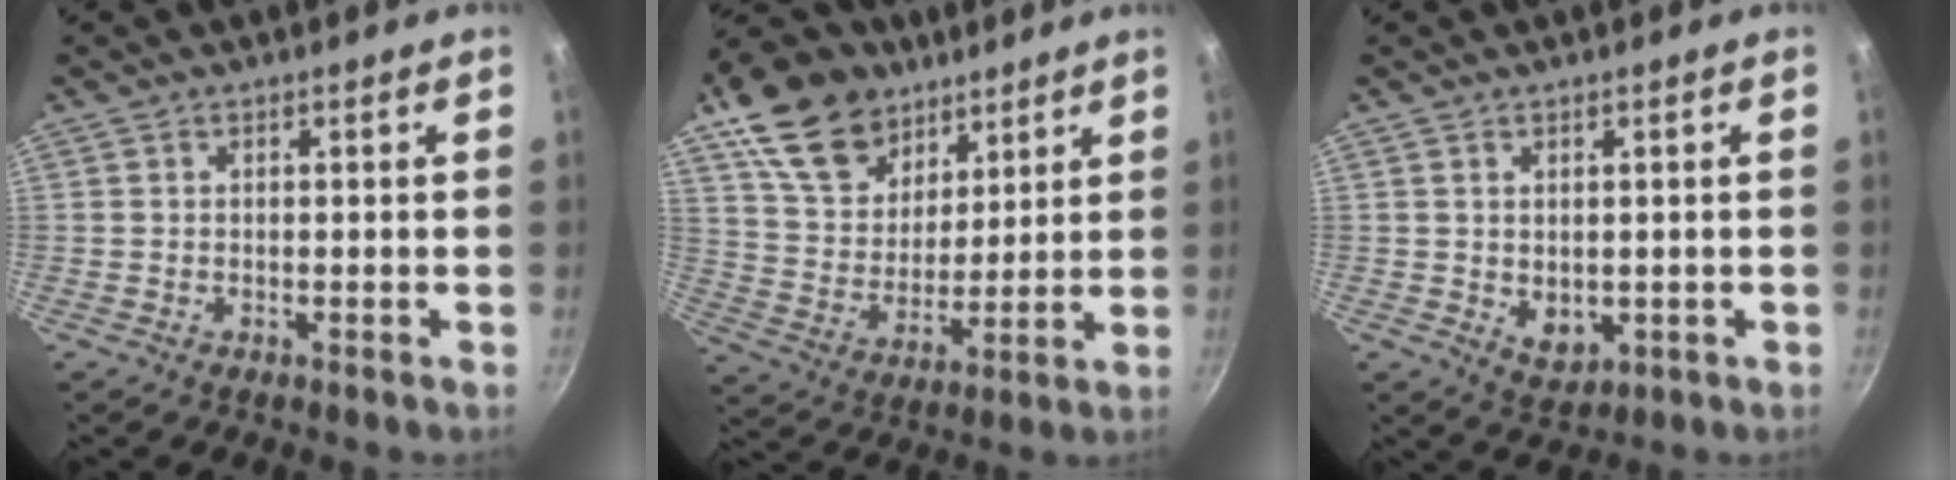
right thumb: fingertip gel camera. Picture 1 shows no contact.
{"total": 18.9, "force": [11.1, 12.5, 8.8], "torque": [-0.126, -0.041, 0.207]}
{"total": 4.2, "force": [0.1, 3.1, 2.8], "torque": [-0.036, -0.011, 0.013]}